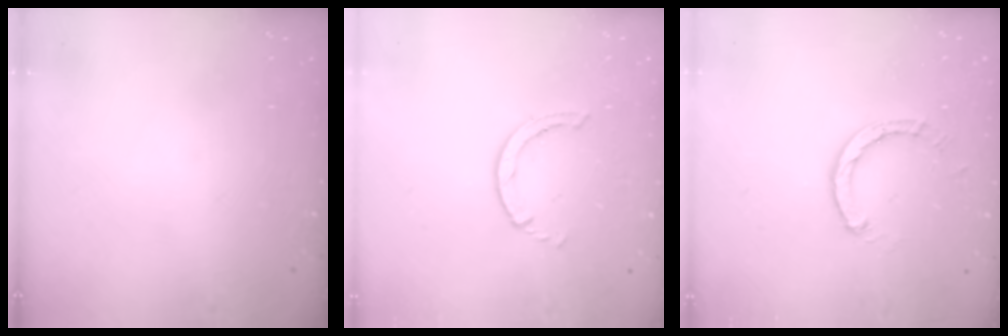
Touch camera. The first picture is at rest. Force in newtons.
{"total": 0.8, "press": 0.7, "slide": 0.2}
{"total": 3.0, "press": 3.0, "slide": 0.3}